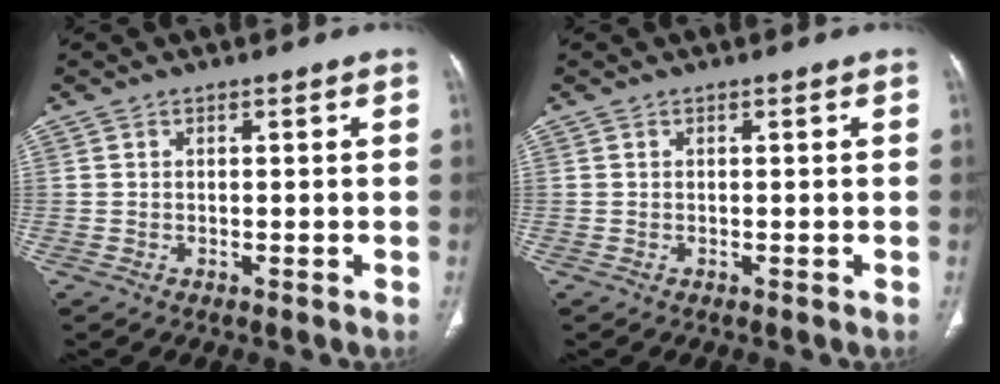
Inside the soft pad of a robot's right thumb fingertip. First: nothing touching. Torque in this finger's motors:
{"motor_torque": [0.00, 0.00, -0.26, 0.26, 0.01]}